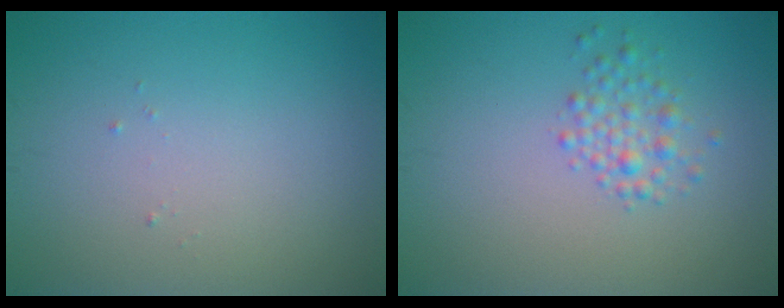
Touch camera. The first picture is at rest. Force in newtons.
{"total": 2.1, "press": 2.1, "slide": 0.1}